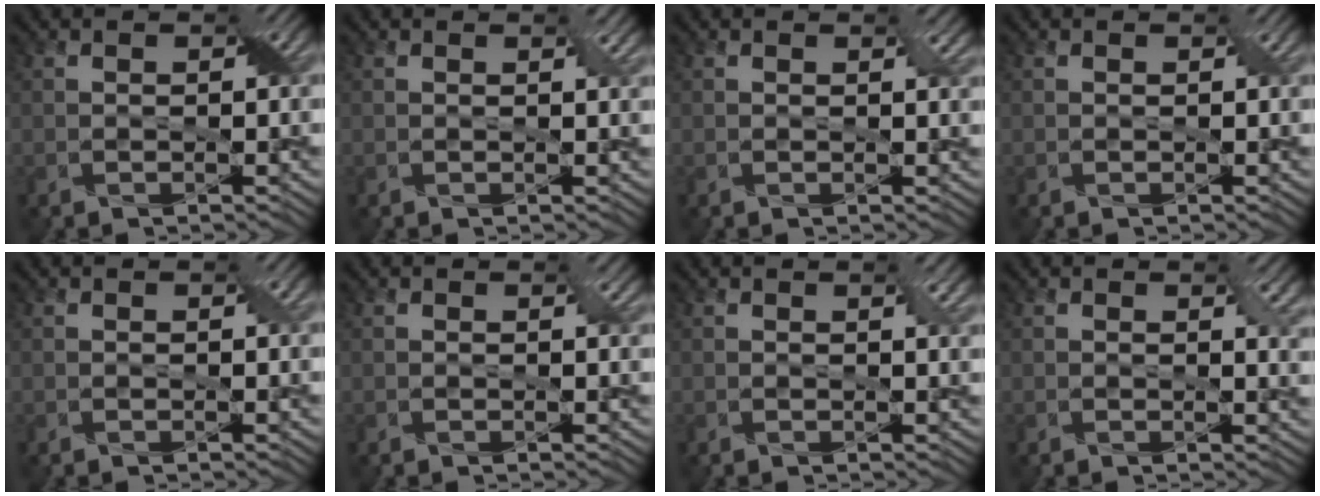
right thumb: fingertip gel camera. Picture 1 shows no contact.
{"total": 0.8, "force": [0.6, 0.1, 0.5], "torque": [-0.010, -0.001, 0.010]}
{"total": 0.9, "force": [0.6, 0.1, 0.6], "torque": [-0.011, -0.002, 0.011]}
{"total": 0.0}
{"total": 0.0}
{"total": 0.6, "force": [0.4, 0.1, 0.4], "torque": [-0.005, -0.001, 0.007]}
{"total": 1.2, "force": [0.8, 0.1, 0.9], "torque": [-0.014, 0.000, 0.013]}
{"total": 2.2, "force": [1.2, 0.7, 1.8], "torque": [-0.029, -0.005, 0.021]}